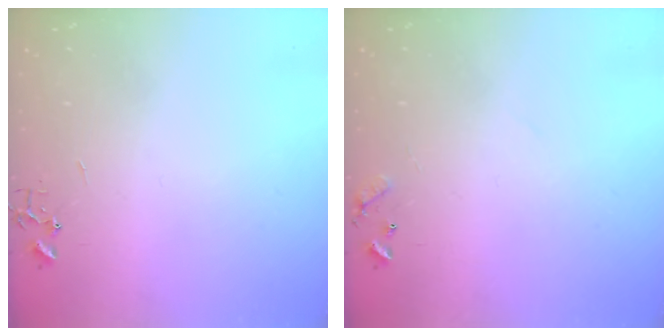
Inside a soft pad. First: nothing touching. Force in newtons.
{"total": 7.2, "press": 7.2, "slide": 0.5}